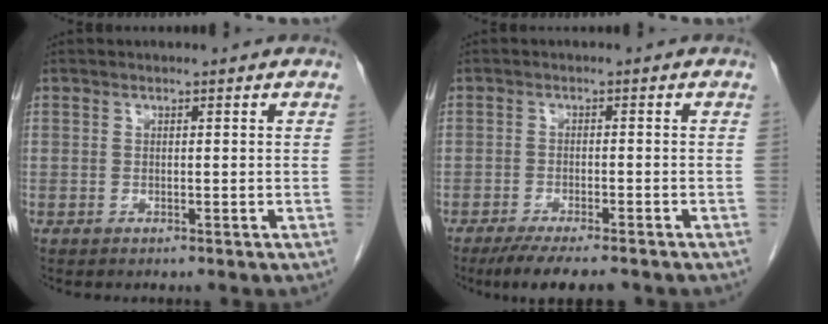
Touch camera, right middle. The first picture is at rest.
{"total": 8.2, "force": [-6.7, 1.3, 4.6], "torque": [-0.066, -0.014, -0.100]}